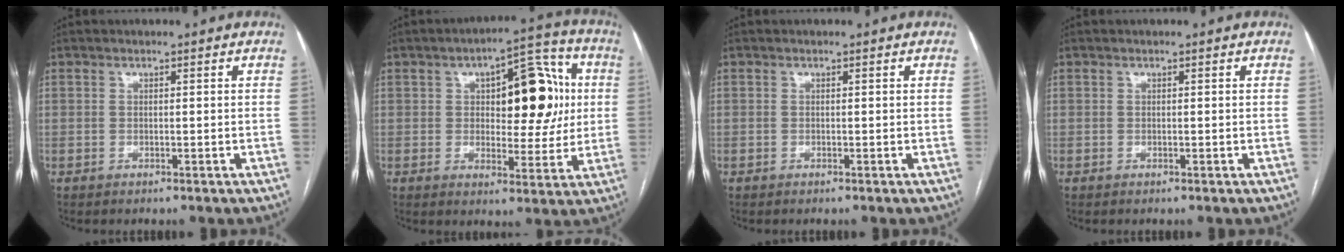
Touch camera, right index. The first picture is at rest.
{"total": 13.9, "force": [2.5, 5.9, 12.3], "torque": [-0.159, 0.037, 0.041]}
{"total": 0.0}
{"total": 0.0}